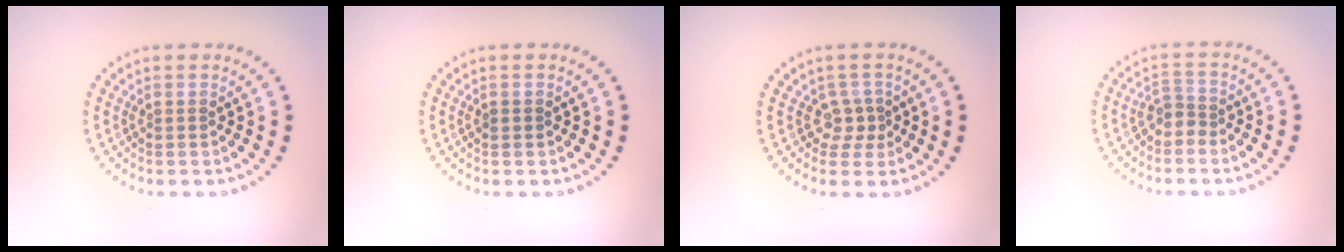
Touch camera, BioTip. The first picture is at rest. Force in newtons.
{"total": 0.7, "press": 0.7, "slide": 0.2}
{"total": 1.7, "press": 1.3, "slide": 1.2}
{"total": 1.7, "press": 1.2, "slide": 1.3}